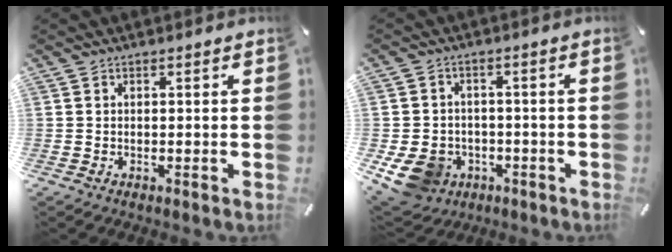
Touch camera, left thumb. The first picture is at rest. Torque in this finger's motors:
{"motor_torque": [0.44, 0.41, 0.14, -0.04, 0.02]}